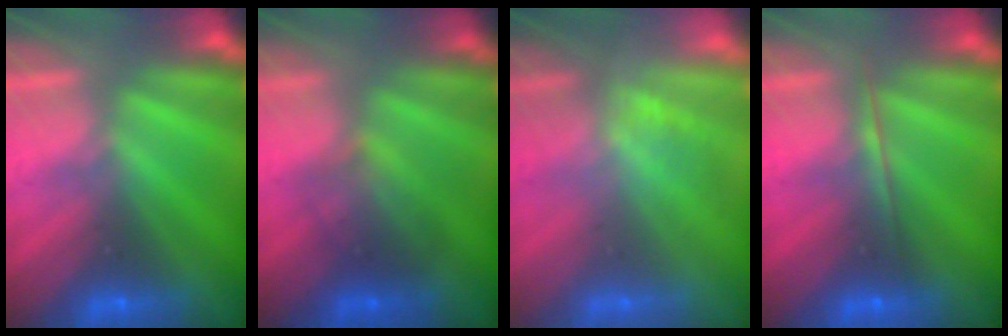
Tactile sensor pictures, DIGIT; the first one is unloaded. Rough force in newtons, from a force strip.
{"total": 2.2}
{"total": 1.6}
{"total": 1.7}